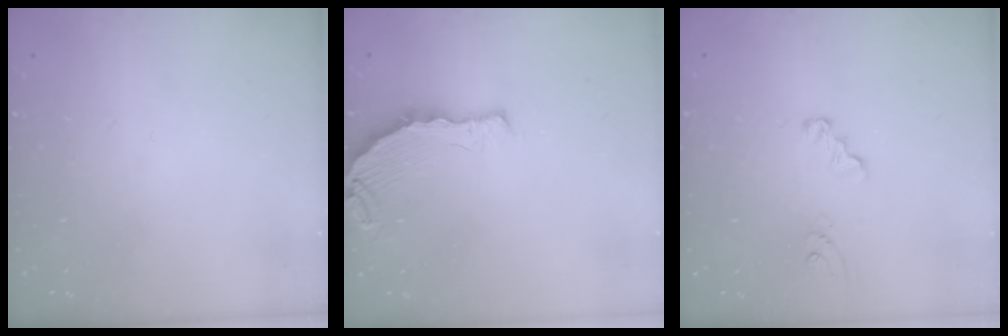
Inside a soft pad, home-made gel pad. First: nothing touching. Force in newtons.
{"total": 7.2, "press": 5.9, "slide": 4.1}
{"total": 3.7, "press": 3.7, "slide": 0.3}